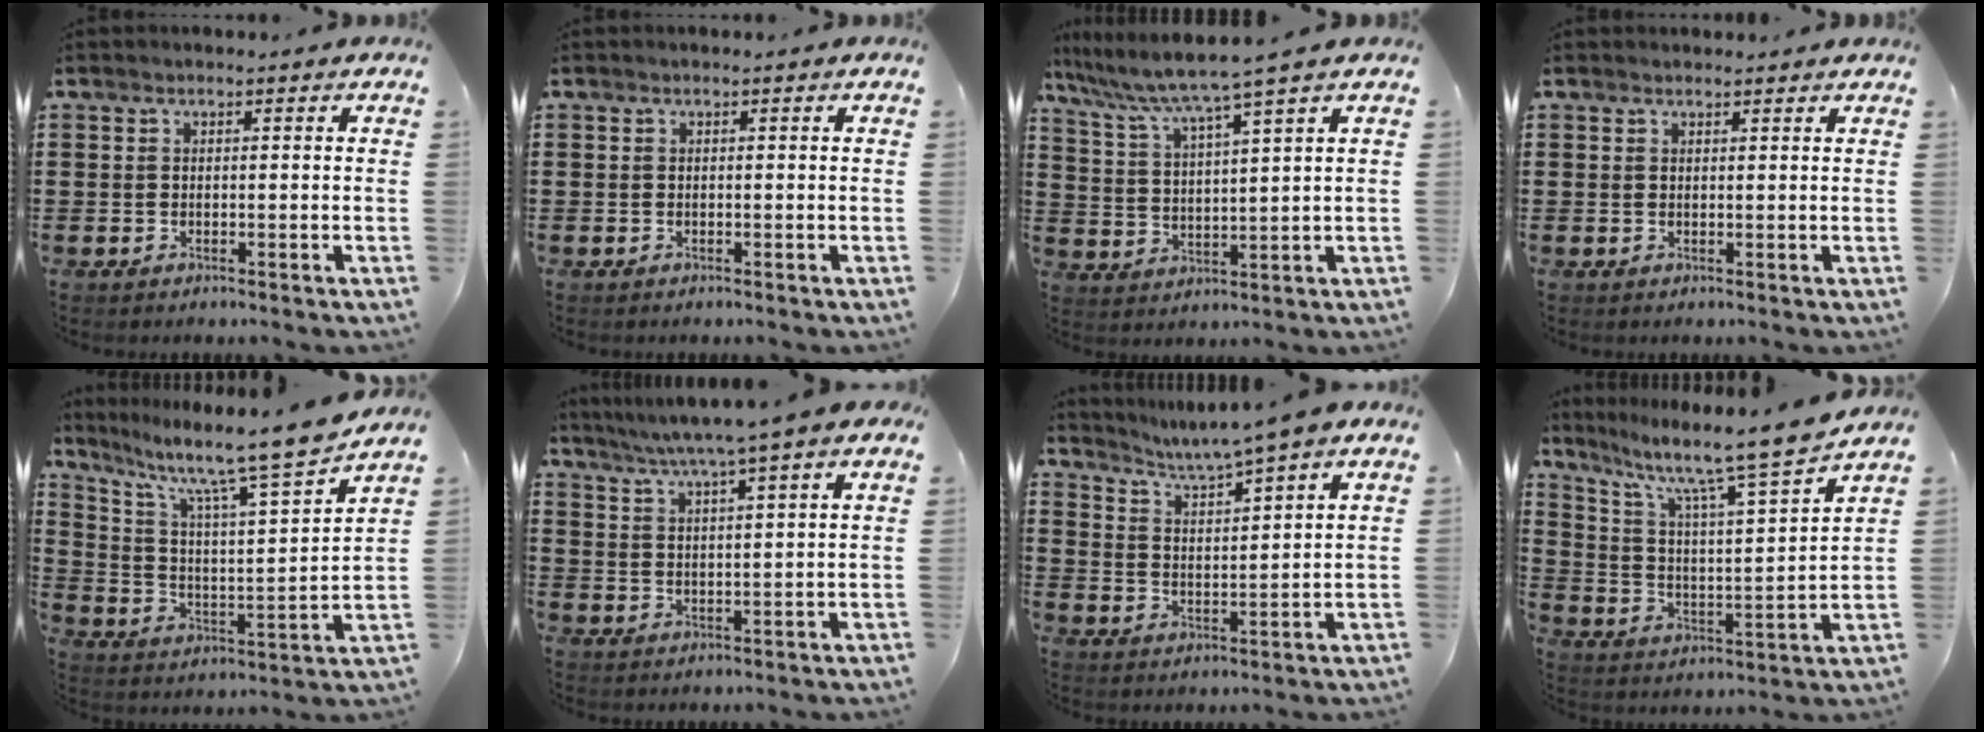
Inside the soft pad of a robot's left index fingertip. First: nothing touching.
{"total": 0.0}
{"total": 5.5, "force": [4.5, -0.9, 2.9], "torque": [-0.078, -0.035, 0.070]}
{"total": 1.0, "force": [1.0, 0.1, 0.2], "torque": [-0.005, -0.001, 0.020]}
{"total": 11.1, "force": [9.2, 0.2, 6.2], "torque": [-0.139, -0.070, 0.144]}
{"total": 5.5, "force": [4.4, -1.0, 3.1], "torque": [-0.074, -0.023, 0.073]}
{"total": 4.2, "force": [3.6, -1.3, 1.8], "torque": [-0.052, -0.029, 0.054]}
{"total": 9.8, "force": [7.9, 0.1, 5.8], "torque": [-0.136, -0.061, 0.122]}